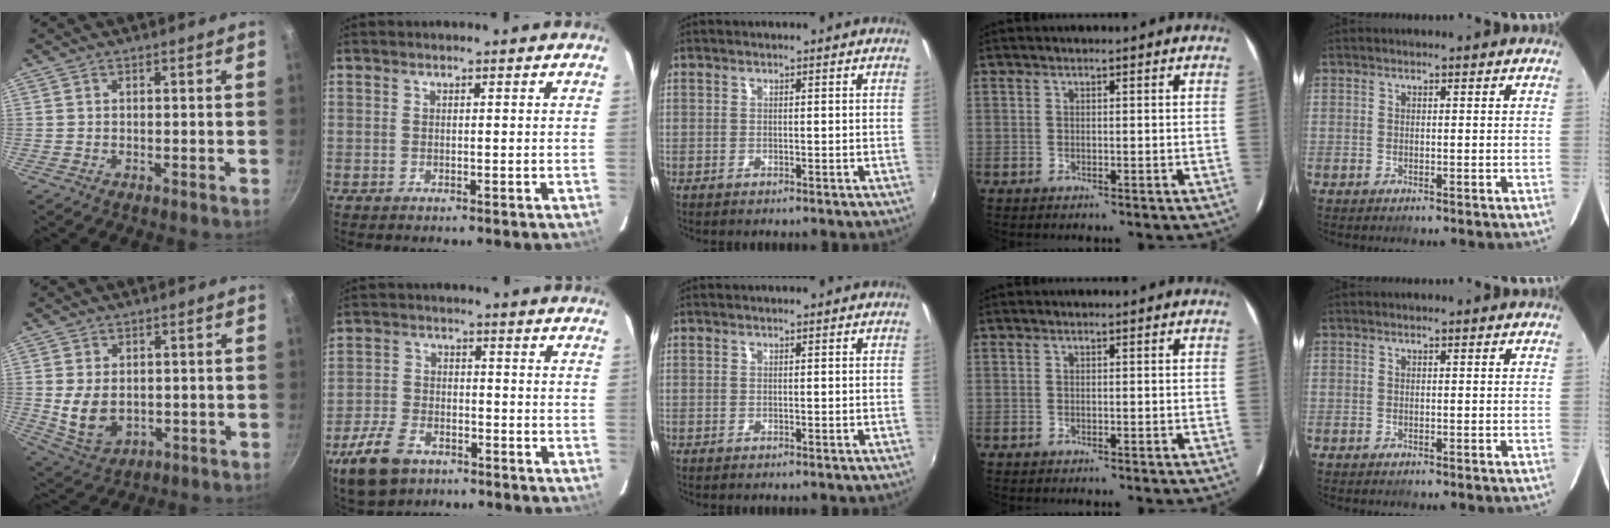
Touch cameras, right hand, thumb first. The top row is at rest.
{"thumb": {"total": 8.6, "force": [0.1, 6.0, 6.1], "torque": [-0.105, -0.013, 0.019]}, "index": {"total": 10.6, "force": [-6.6, 6.1, 5.5], "torque": [-0.143, -0.001, -0.125]}}